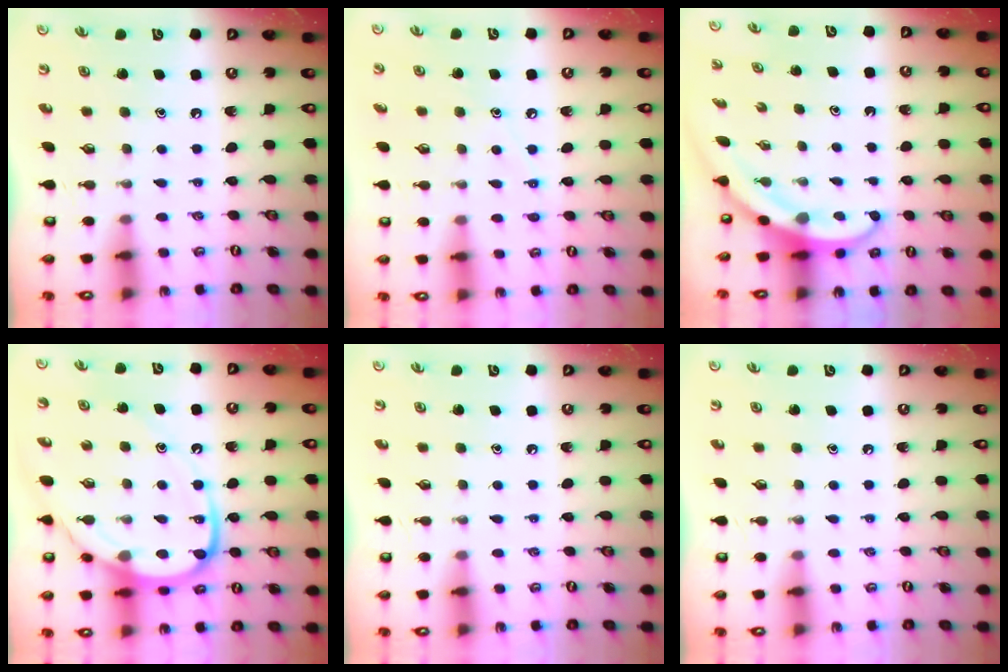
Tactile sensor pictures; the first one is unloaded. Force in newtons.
{"total": 6.7, "press": 6.7, "slide": 0.8}
{"total": 4.0, "press": 4.0, "slide": 0.3}
{"total": 15.0, "press": 14.9, "slide": 1.8}
{"total": 0.0}
{"total": 0.0}